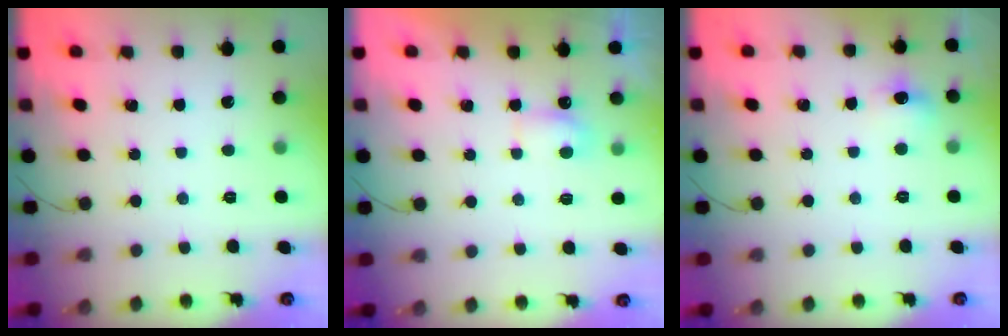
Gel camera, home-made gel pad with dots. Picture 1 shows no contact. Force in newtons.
{"total": 3.7, "press": 3.6, "slide": 1.1}
{"total": 6.2, "press": 6.0, "slide": 1.9}